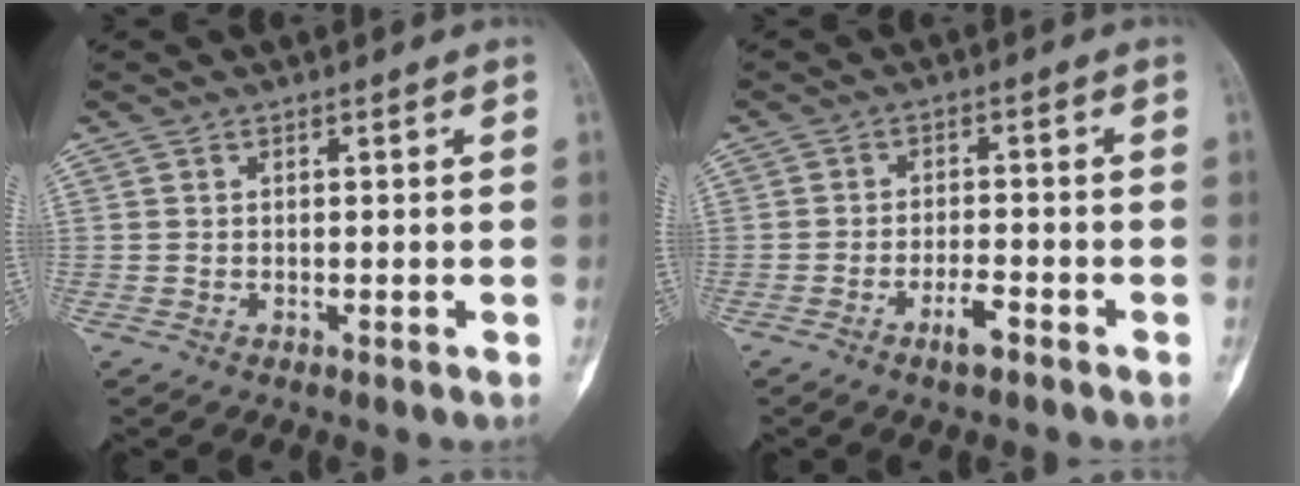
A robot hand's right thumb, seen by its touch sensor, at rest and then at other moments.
{"total": 3.6, "force": [-2.4, 0.9, 2.6], "torque": [-0.045, 0.015, -0.045]}